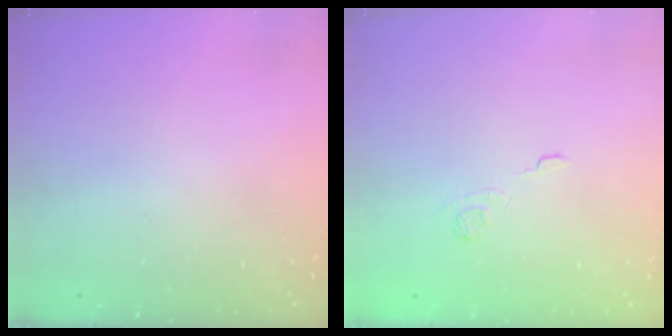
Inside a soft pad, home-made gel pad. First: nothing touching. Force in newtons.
{"total": 2.3, "press": 1.8, "slide": 1.3}